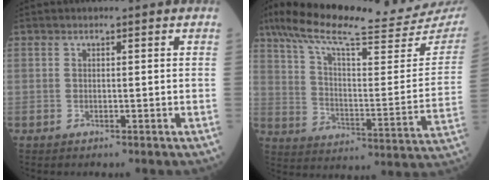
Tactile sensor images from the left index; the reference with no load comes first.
{"total": 26.9, "force": [23.3, 2.6, 13.2], "torque": [-0.225, -0.041, 0.320]}